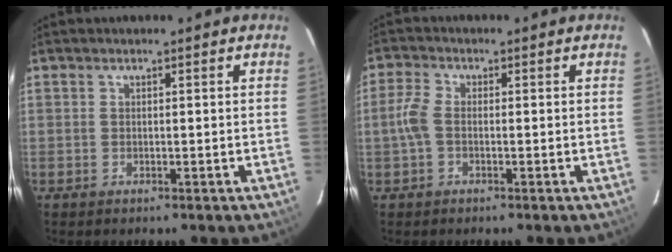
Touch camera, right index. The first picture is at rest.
{"total": 3.7, "force": [-0.6, 2.1, 3.0], "torque": [-0.073, 0.007, -0.015]}